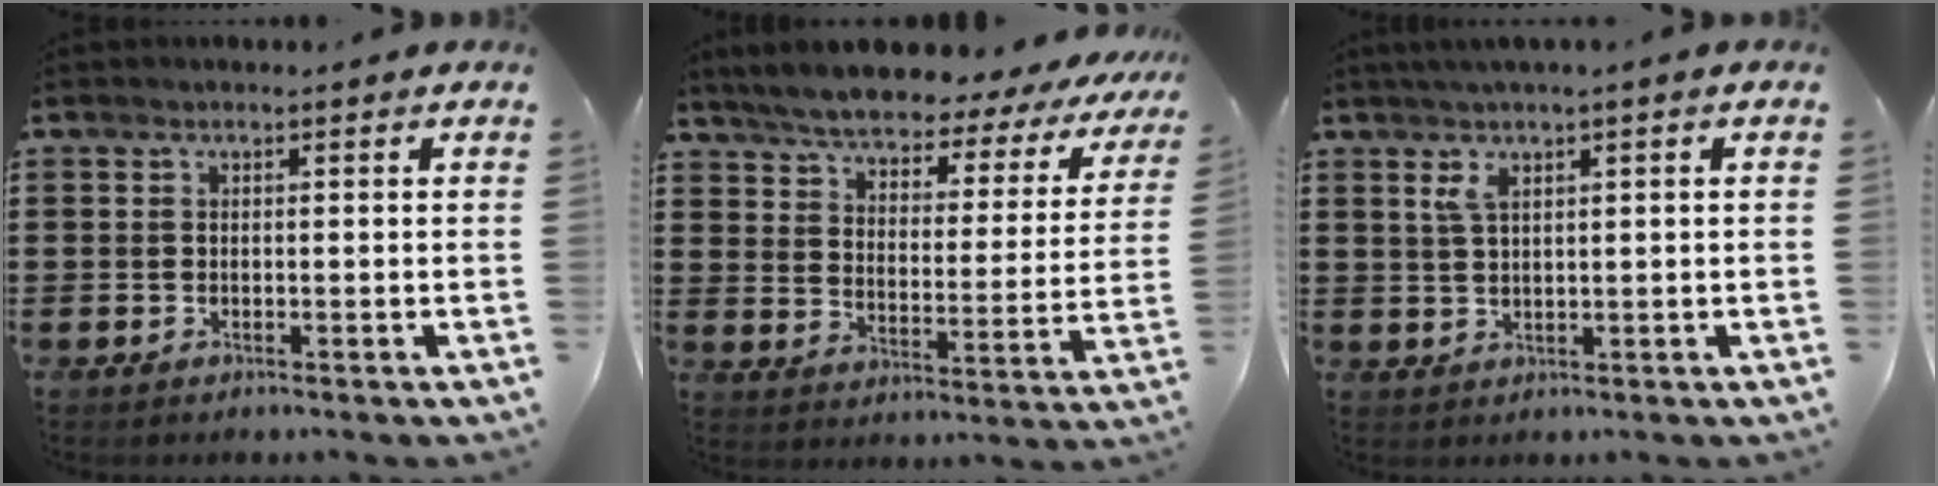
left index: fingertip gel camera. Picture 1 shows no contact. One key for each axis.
{"total": 5.2, "fx": 5.1, "fy": 0.5, "fz": 1.3, "tx": -0.054, "ty": -0.038, "tz": 0.082}
{"total": 3.0, "fx": 1.2, "fy": 0.6, "fz": 2.7, "tx": -0.056, "ty": 0.003, "tz": 0.021}